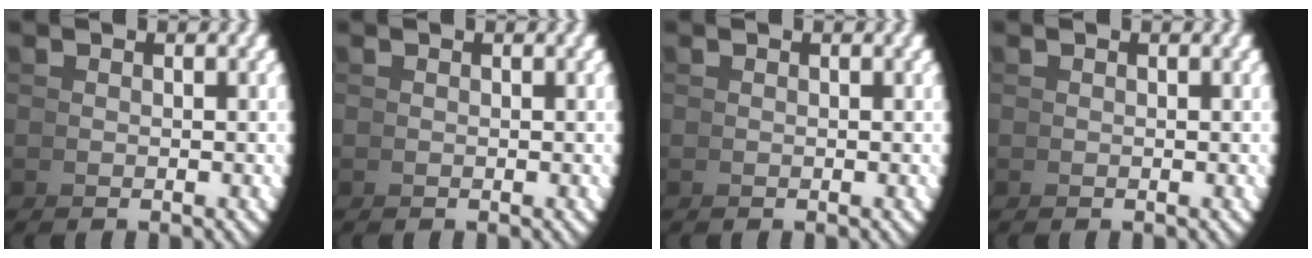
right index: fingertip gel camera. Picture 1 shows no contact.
{"total": 0.0}
{"total": 0.0}
{"total": 0.0}